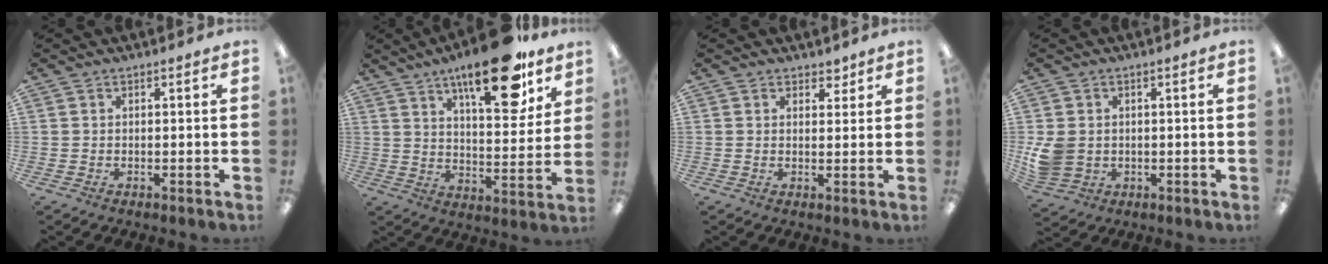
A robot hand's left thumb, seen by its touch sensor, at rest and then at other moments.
{"total": 20.5, "force": [13.4, 6.8, 13.9], "torque": [-0.197, -0.076, 0.210]}
{"total": 2.5, "force": [1.9, 1.4, 0.6], "torque": [0.002, -0.007, 0.033]}
{"total": 6.6, "force": [0.2, 5.8, 3.3], "torque": [-0.075, 0.009, 0.009]}